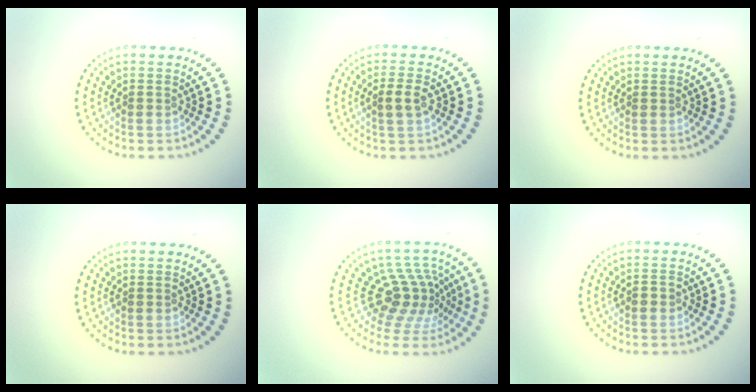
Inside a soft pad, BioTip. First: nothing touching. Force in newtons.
{"total": 1.9, "press": 1.8, "slide": 0.5}
{"total": 0.0}
{"total": 0.0}
{"total": 4.2, "press": 2.9, "slide": 3.1}
{"total": 1.1, "press": 1.1, "slide": 0.1}